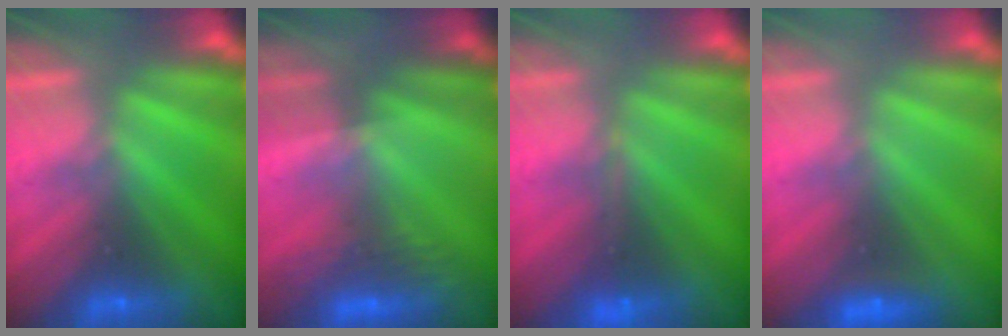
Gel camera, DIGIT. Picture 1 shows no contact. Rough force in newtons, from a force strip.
{"total": 2.8}
{"total": 1.7}
{"total": 1.9}